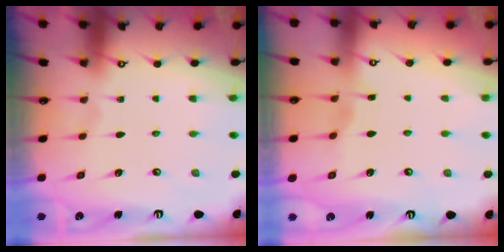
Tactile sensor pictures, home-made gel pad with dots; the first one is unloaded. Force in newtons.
{"total": 2.9, "press": 2.8, "slide": 0.4}